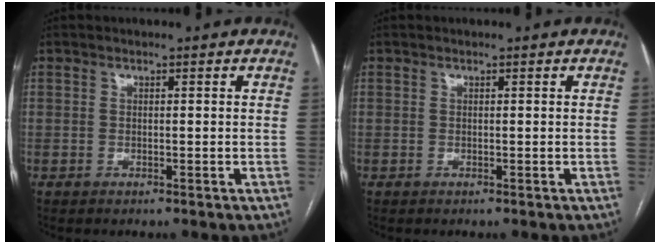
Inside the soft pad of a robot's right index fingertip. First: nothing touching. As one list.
[{"total": 0.0}]